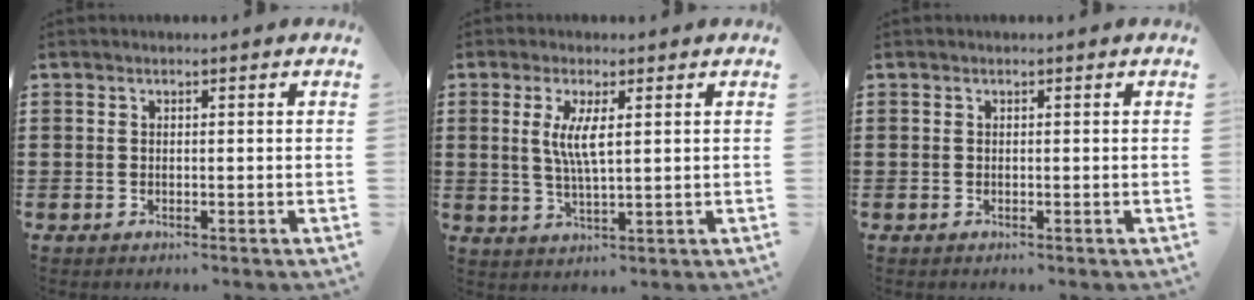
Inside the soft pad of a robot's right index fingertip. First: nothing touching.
{"total": 4.9, "force": [1.2, 0.9, 4.7], "torque": [-0.095, 0.000, 0.018]}
{"total": 0.0}